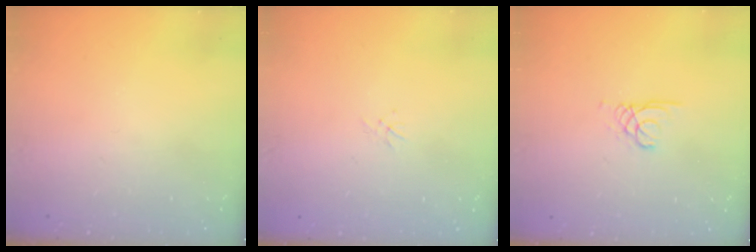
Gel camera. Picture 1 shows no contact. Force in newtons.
{"total": 1.1, "press": 1.0, "slide": 0.3}
{"total": 1.7, "press": 1.7, "slide": 0.1}